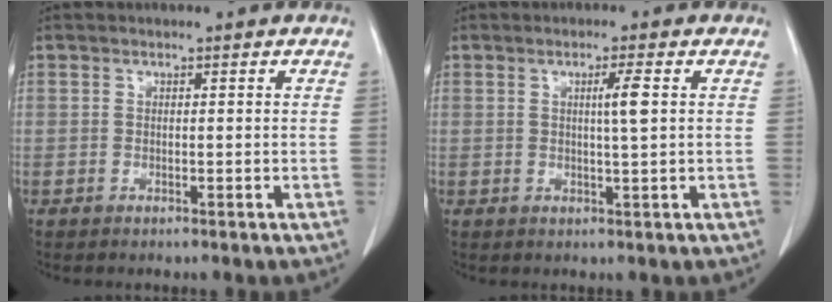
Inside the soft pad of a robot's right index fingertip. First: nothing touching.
{"total": 3.2, "force": [0.7, -0.3, 3.1], "torque": [-0.053, -0.003, 0.011]}